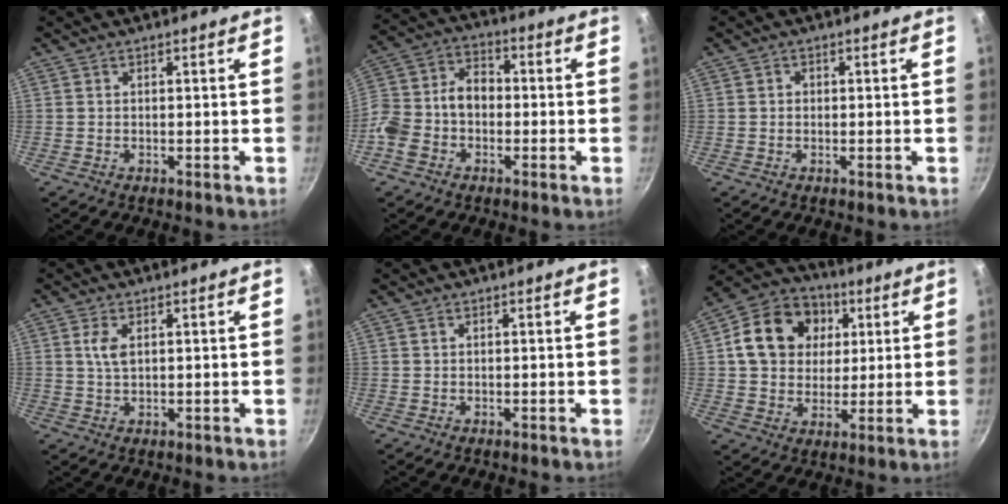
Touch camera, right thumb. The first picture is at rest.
{"total": 12.1, "force": [-2.5, 9.0, 7.7], "torque": [-0.129, 0.046, -0.061]}
{"total": 1.0, "force": [0.1, 1.0, 0.4], "torque": [-0.004, 0.005, 0.000]}
{"total": 3.4, "force": [1.0, 1.8, 2.7], "torque": [-0.051, -0.002, 0.020]}
{"total": 0.0}
{"total": 16.2, "force": [4.1, 13.2, 8.4], "torque": [-0.129, 0.011, 0.060]}